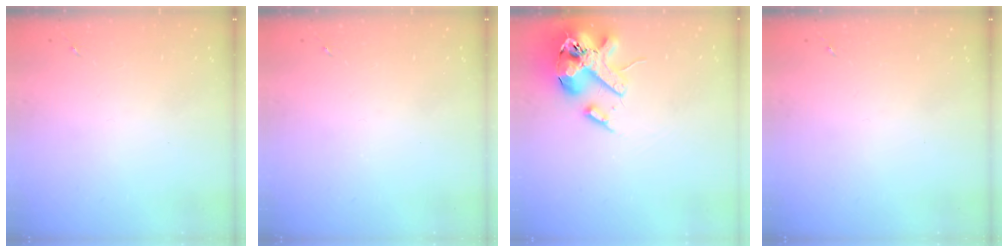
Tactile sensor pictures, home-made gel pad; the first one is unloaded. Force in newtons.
{"total": 0.0}
{"total": 16.5, "press": 16.3, "slide": 2.8}
{"total": 0.0}